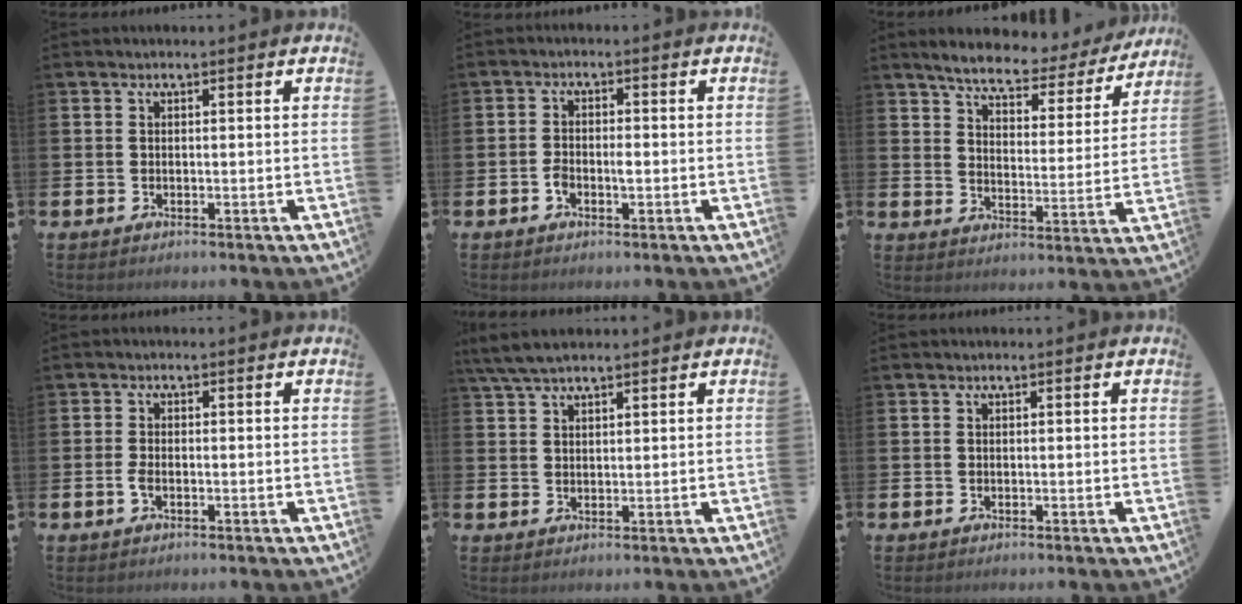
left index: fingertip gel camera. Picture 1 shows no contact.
{"total": 2.1, "force": [-0.8, 1.1, 1.6], "torque": [-0.030, 0.003, -0.015]}
{"total": 6.4, "force": [5.8, 1.4, 2.2], "torque": [-0.068, -0.039, 0.094]}
{"total": 1.7, "force": [-0.6, 0.8, 1.4], "torque": [-0.034, 0.004, -0.010]}
{"total": 4.3, "force": [3.5, 1.0, 2.1], "torque": [-0.057, 0.001, 0.068]}
{"total": 0.0}